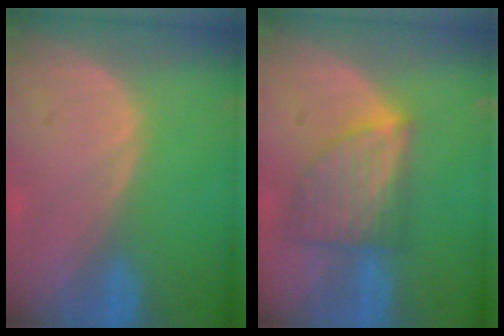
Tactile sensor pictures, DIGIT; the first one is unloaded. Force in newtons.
{"total": 7.1, "press": 6.6, "slide": 2.5}